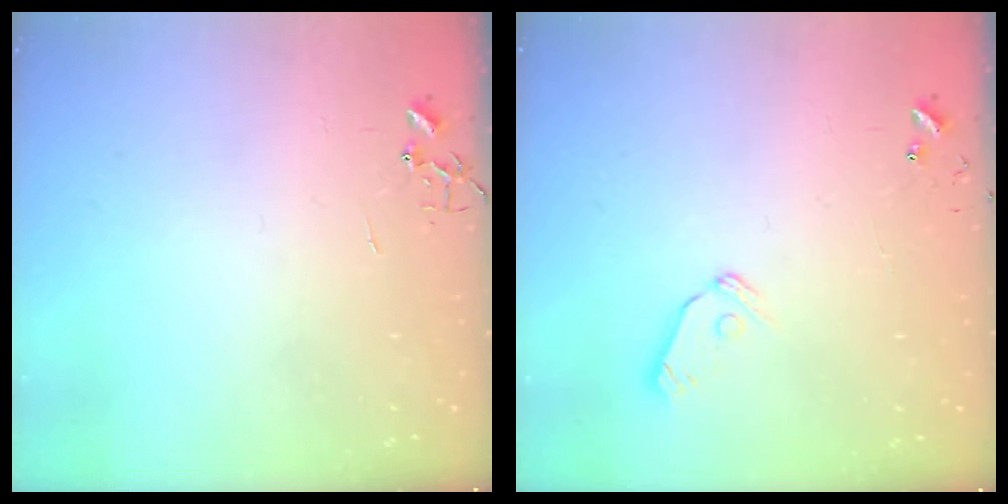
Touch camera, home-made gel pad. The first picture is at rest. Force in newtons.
{"total": 7.1, "press": 7.1, "slide": 0.5}